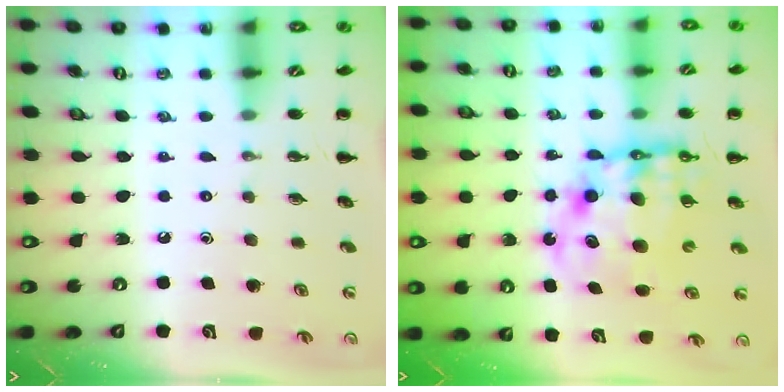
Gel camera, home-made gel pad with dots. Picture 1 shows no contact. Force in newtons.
{"total": 12.2, "press": 11.8, "slide": 3.3}